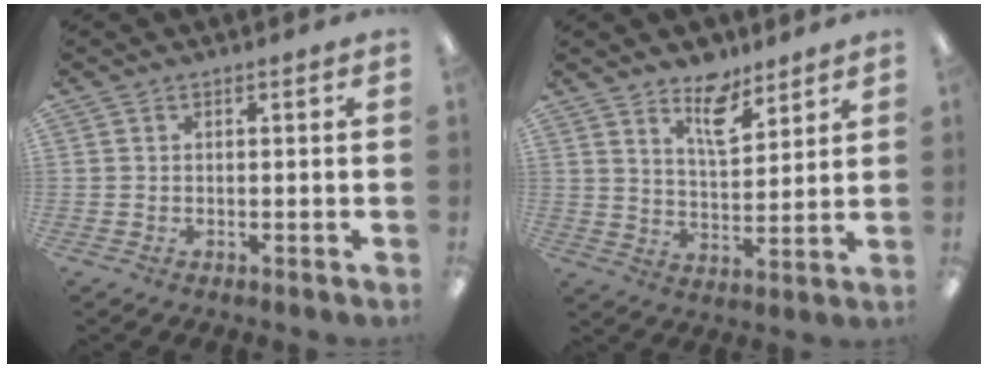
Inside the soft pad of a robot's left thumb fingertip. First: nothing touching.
{"total": 9.4, "force": [7.1, 4.0, 4.6], "torque": [-0.062, -0.042, 0.122]}